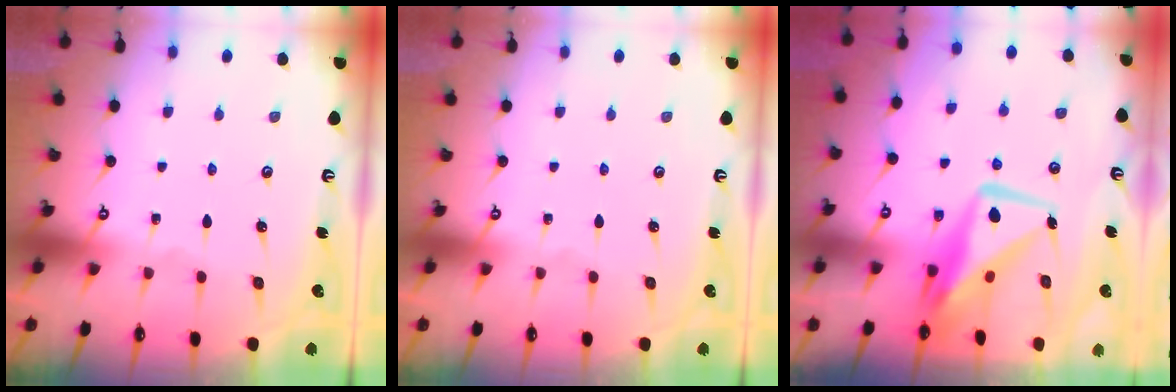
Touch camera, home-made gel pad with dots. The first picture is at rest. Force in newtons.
{"total": 0.0}
{"total": 11.3, "press": 11.2, "slide": 0.8}